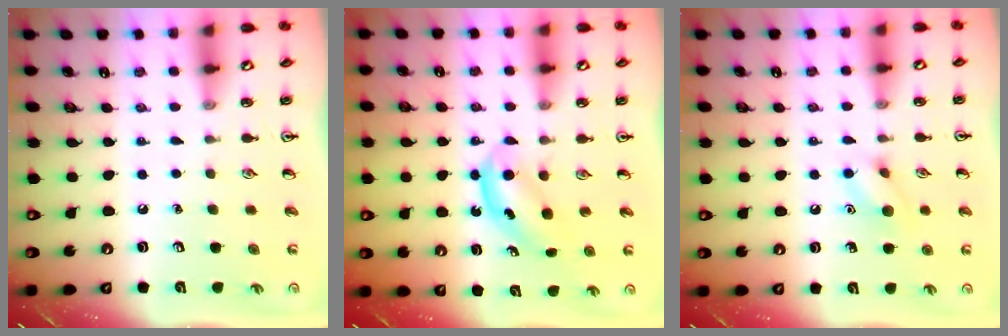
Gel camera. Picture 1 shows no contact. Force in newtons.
{"total": 5.2, "press": 5.2, "slide": 0.6}
{"total": 8.1, "press": 8.0, "slide": 0.7}